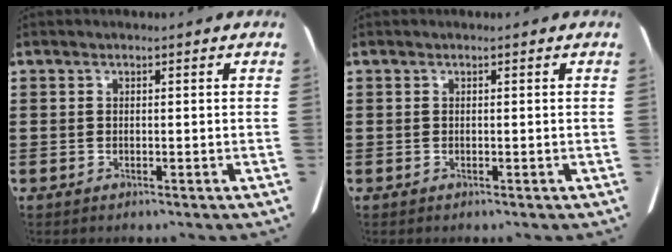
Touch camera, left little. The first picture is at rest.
{"total": 0.0}